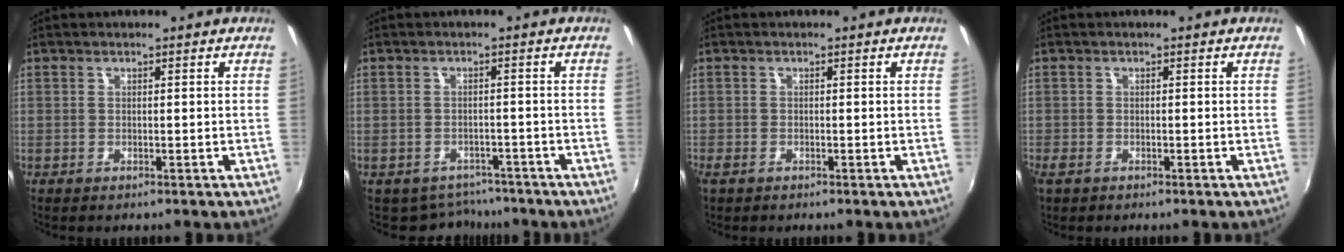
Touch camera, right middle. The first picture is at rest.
{"total": 5.5, "force": [-4.6, 2.8, 0.4], "torque": [-0.019, -0.001, -0.065]}
{"total": 1.6, "force": [-1.1, 1.0, 0.7], "torque": [-0.016, -0.004, -0.022]}
{"total": 2.1, "force": [-1.3, 1.3, 1.1], "torque": [-0.023, -0.006, -0.025]}